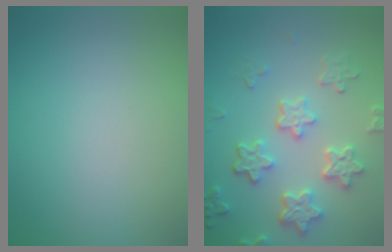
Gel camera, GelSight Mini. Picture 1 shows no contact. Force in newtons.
{"total": 5.0, "press": 4.2, "slide": 2.7}